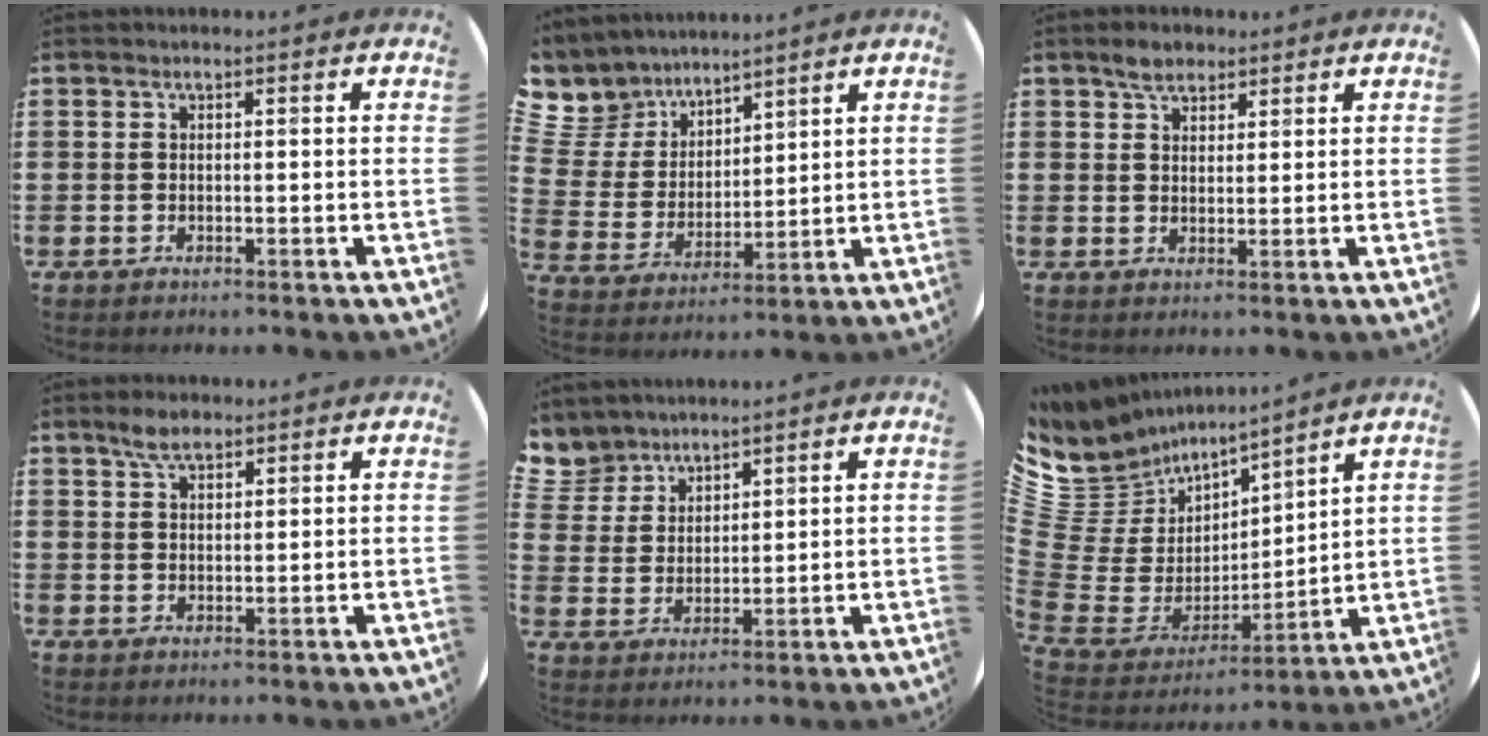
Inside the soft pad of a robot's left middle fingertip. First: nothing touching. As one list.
[{"total": 7.4, "force": [6.3, 3.7, -0.4], "torque": [-0.040, -0.040, 0.120]}, {"total": 2.8, "force": [2.3, 1.5, 0.6], "torque": [-0.007, 0.004, 0.043]}, {"total": 3.4, "force": [2.6, 1.4, 1.6], "torque": [-0.025, 0.004, 0.046]}, {"total": 5.1, "force": [4.7, 2.1, -0.2], "torque": [-0.016, -0.016, 0.090]}, {"total": 7.4, "force": [5.5, 4.9, -0.8], "torque": [-0.047, -0.062, 0.105]}]